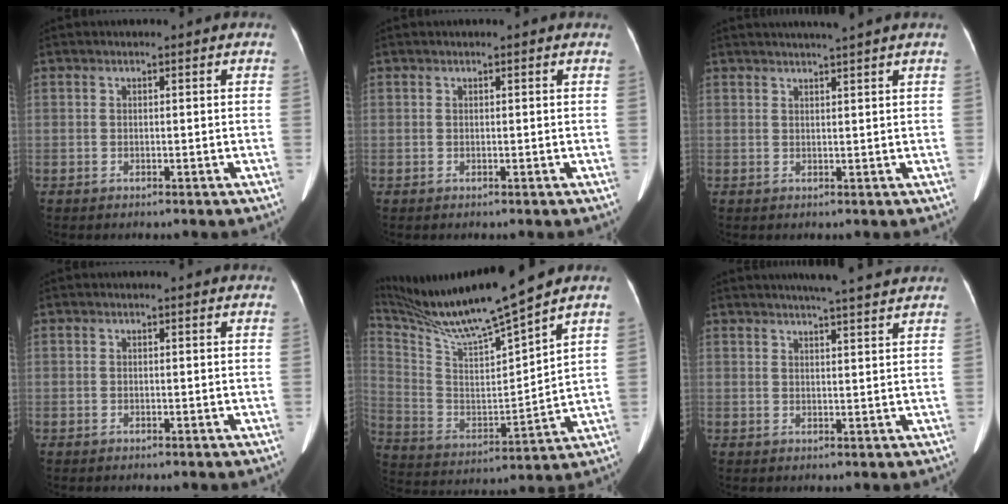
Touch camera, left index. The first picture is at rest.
{"total": 2.0, "force": [1.8, 0.3, 0.7], "torque": [-0.011, 0.023, 0.019]}
{"total": 5.1, "force": [4.4, -1.2, 2.3], "torque": [-0.028, 0.012, 0.059]}
{"total": 1.3, "force": [1.2, 0.4, 0.3], "torque": [-0.016, 0.007, 0.007]}
{"total": 17.5, "force": [15.3, -1.1, 8.4], "torque": [-0.167, -0.013, 0.280]}
{"total": 10.1, "force": [9.1, 0.3, 4.4], "torque": [-0.063, 0.016, 0.108]}